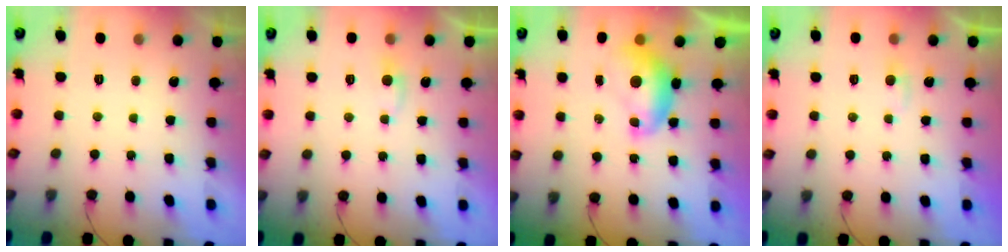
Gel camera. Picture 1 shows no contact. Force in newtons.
{"total": 2.4, "press": 2.4, "slide": 0.3}
{"total": 7.6, "press": 7.6, "slide": 0.2}
{"total": 2.3, "press": 2.3, "slide": 0.2}